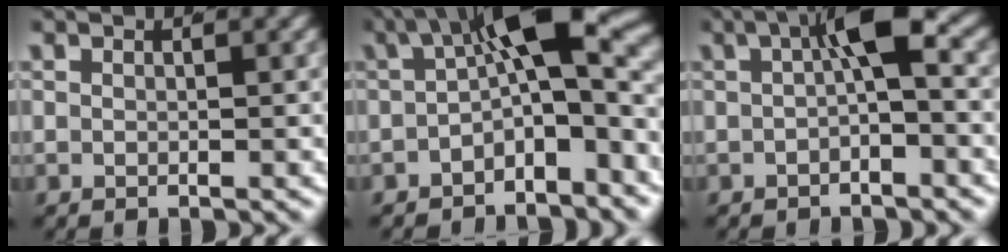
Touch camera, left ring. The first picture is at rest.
{"total": 8.2, "force": [0.1, 2.7, 7.8], "torque": [-0.106, -0.006, 0.009]}
{"total": 4.2, "force": [0.4, 0.6, 4.1], "torque": [-0.067, 0.003, 0.007]}